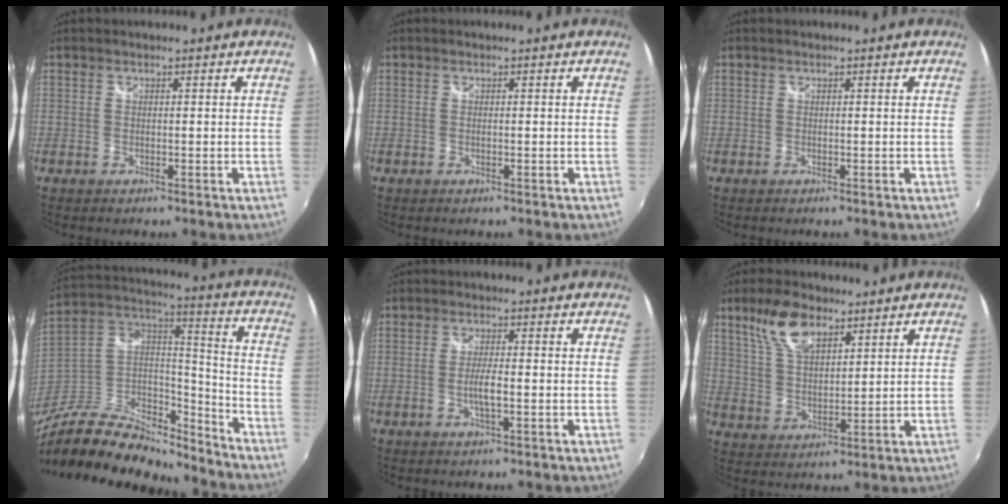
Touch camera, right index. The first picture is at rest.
{"total": 0.0}
{"total": 0.0}
{"total": 27.1, "force": [-21.5, 10.3, 12.9], "torque": [-0.266, 0.016, -0.349]}
{"total": 3.0, "force": [-0.8, 0.3, 2.8], "torque": [-0.054, -0.004, -0.016]}
{"total": 9.4, "force": [5.7, 4.4, 6.1], "torque": [-0.119, 0.018, 0.114]}